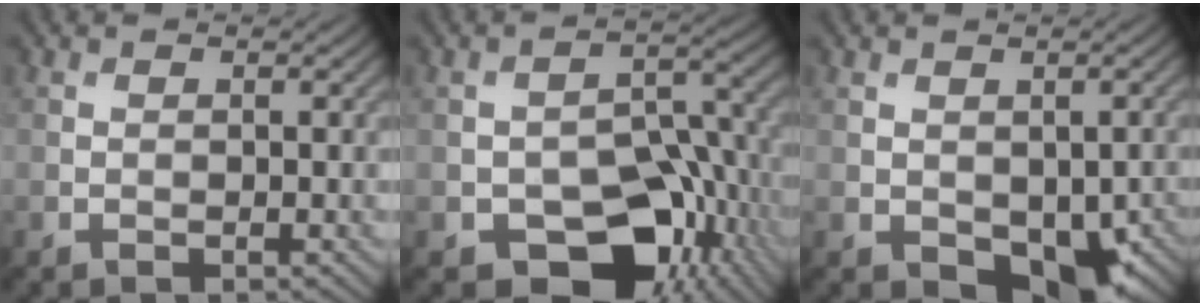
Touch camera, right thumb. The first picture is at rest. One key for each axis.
{"total": 13.1, "fx": -6.0, "fy": 8.1, "fz": 8.3, "tx": -0.111, "ty": -0.017, "tz": -0.100}
{"total": 8.4, "fx": -2.7, "fy": 5.3, "fz": 5.9, "tx": -0.092, "ty": -0.037, "tz": -0.021}